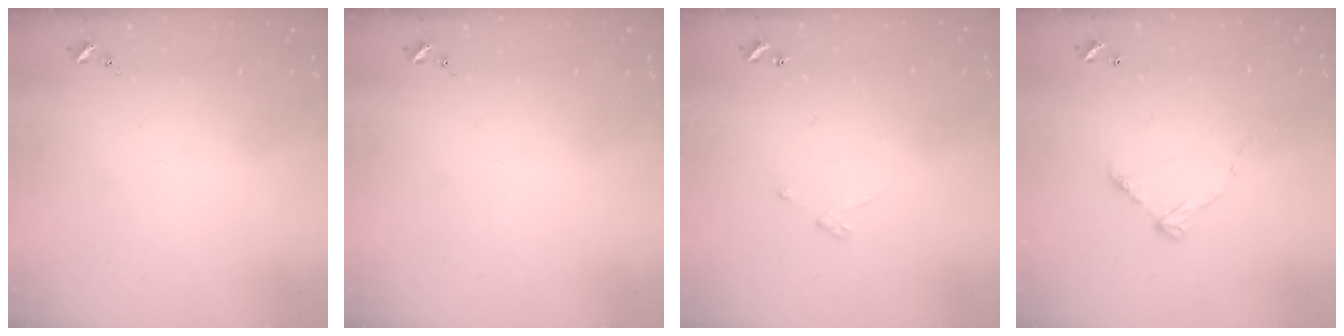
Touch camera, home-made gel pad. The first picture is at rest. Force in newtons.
{"total": 0.0}
{"total": 3.2, "press": 3.2, "slide": 0.4}
{"total": 5.8, "press": 5.8, "slide": 0.4}